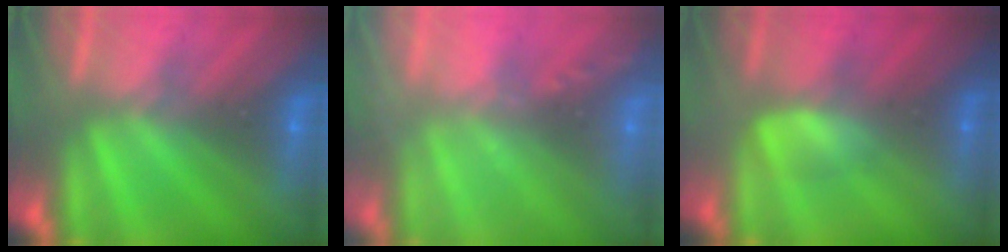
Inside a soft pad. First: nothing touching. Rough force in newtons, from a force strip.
{"total": 2.4}
{"total": 2.7}